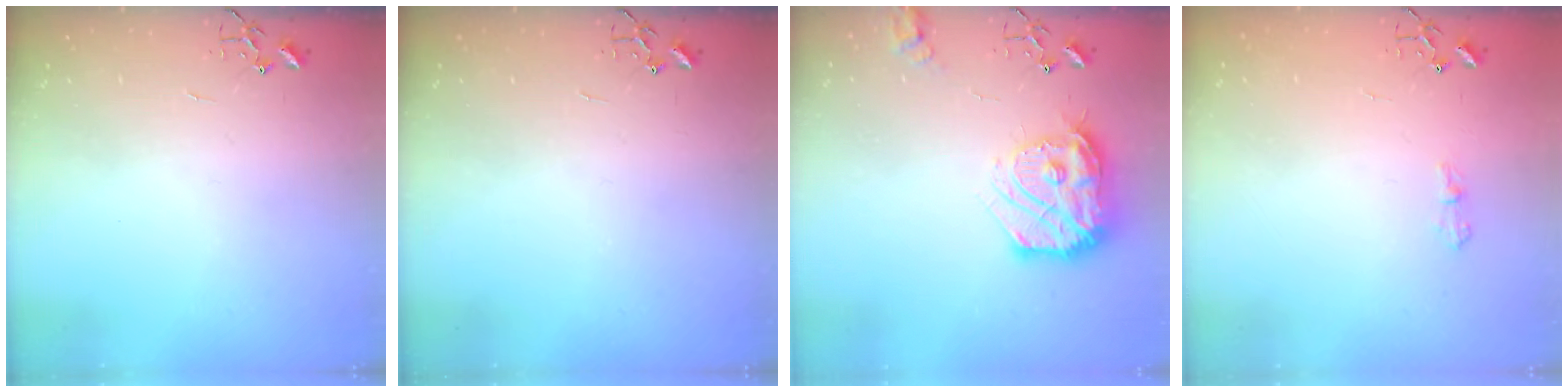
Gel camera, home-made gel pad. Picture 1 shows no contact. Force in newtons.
{"total": 0.0}
{"total": 18.7, "press": 18.6, "slide": 1.8}
{"total": 6.1, "press": 6.1, "slide": 0.6}